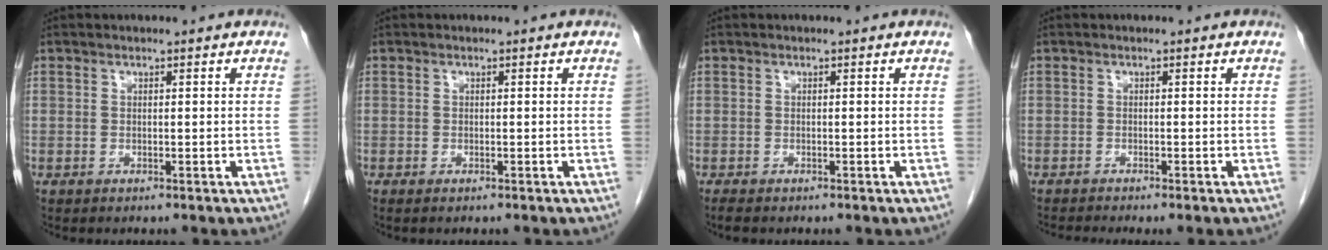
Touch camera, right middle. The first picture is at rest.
{"total": 0.5, "force": [-0.4, 0.1, 0.4], "torque": [-0.010, -0.003, -0.004]}
{"total": 1.3, "force": [-1.0, 0.3, 0.6], "torque": [-0.020, -0.006, -0.015]}
{"total": 2.4, "force": [-2.1, -0.5, 1.0], "torque": [-0.010, -0.001, -0.033]}